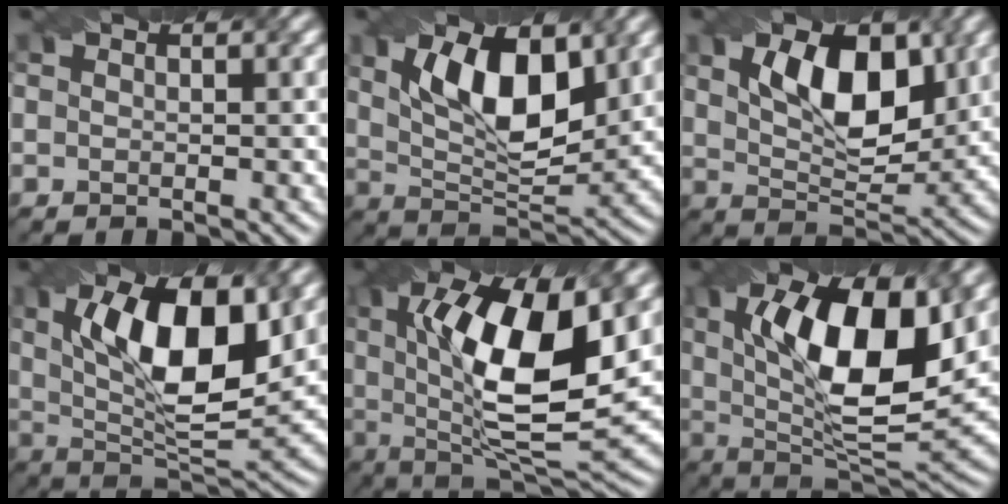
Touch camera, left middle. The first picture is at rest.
{"total": 9.1, "force": [2.8, 4.1, 7.6], "torque": [-0.131, 0.001, 0.047]}
{"total": 8.2, "force": [2.7, 4.1, 6.5], "torque": [-0.106, 0.001, 0.044]}
{"total": 11.8, "force": [3.0, 4.6, 10.5], "torque": [-0.164, 0.005, 0.048]}
{"total": 13.8, "force": [2.3, 4.7, 12.7], "torque": [-0.210, -0.001, 0.039]}
{"total": 12.7, "force": [2.9, 4.8, 11.4], "torque": [-0.177, 0.003, 0.045]}